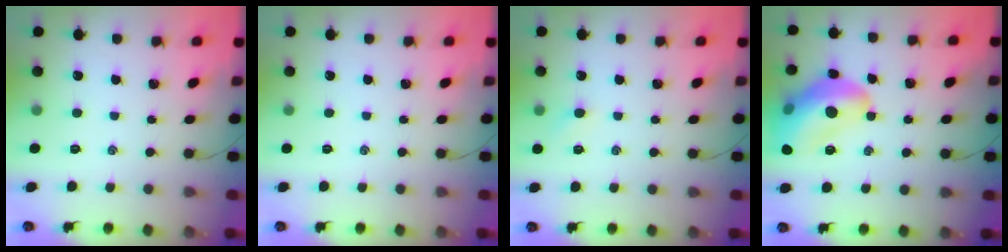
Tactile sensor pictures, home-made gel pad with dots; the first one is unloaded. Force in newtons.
{"total": 0.0}
{"total": 3.3, "press": 3.1, "slide": 1.0}
{"total": 18.0, "press": 17.8, "slide": 2.2}